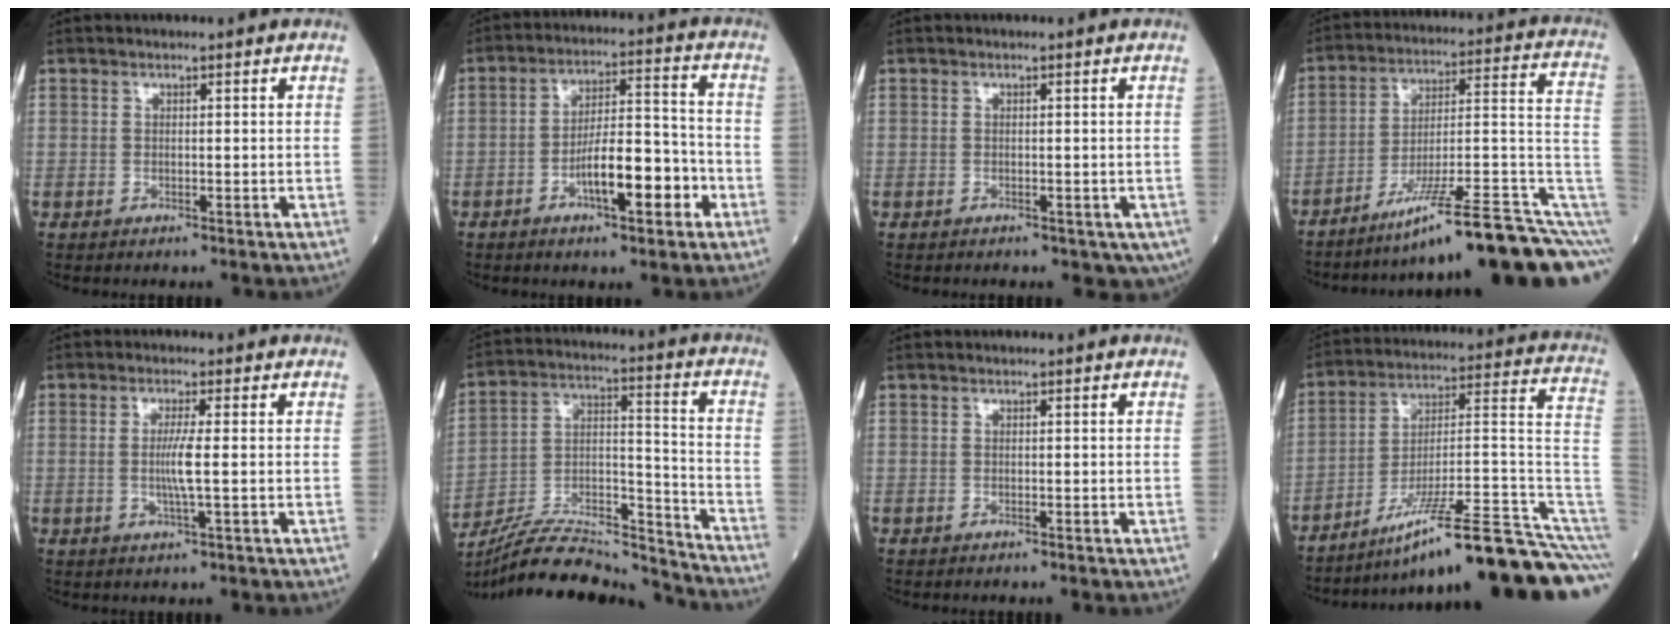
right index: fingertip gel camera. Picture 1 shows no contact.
{"total": 9.7, "force": [-4.0, 2.5, 8.5], "torque": [-0.148, 0.018, -0.062]}
{"total": 4.2, "force": [-2.3, 2.2, 2.7], "torque": [-0.023, -0.003, -0.033]}
{"total": 20.5, "force": [-13.2, 0.6, 15.6], "torque": [-0.143, 0.038, -0.208]}
{"total": 3.6, "force": [-0.1, -0.5, 3.6], "torque": [-0.078, -0.006, -0.001]}
{"total": 21.3, "force": [-20.4, 1.9, 5.9], "torque": [-0.125, 0.018, -0.337]}
{"total": 0.0}
{"total": 23.2, "force": [-16.4, 0.0, 16.4], "torque": [-0.154, 0.032, -0.263]}